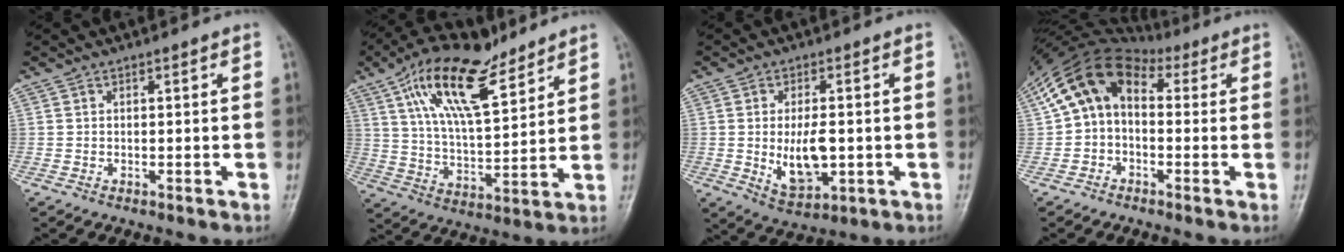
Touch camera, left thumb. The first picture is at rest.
{"total": 16.9, "force": [9.8, 6.8, 11.9], "torque": [-0.192, -0.033, 0.181]}
{"total": 9.0, "force": [-1.0, 4.7, 7.6], "torque": [-0.121, -0.006, -0.006]}
{"total": 11.5, "force": [1.5, 7.9, 8.2], "torque": [-0.144, 0.045, 0.012]}